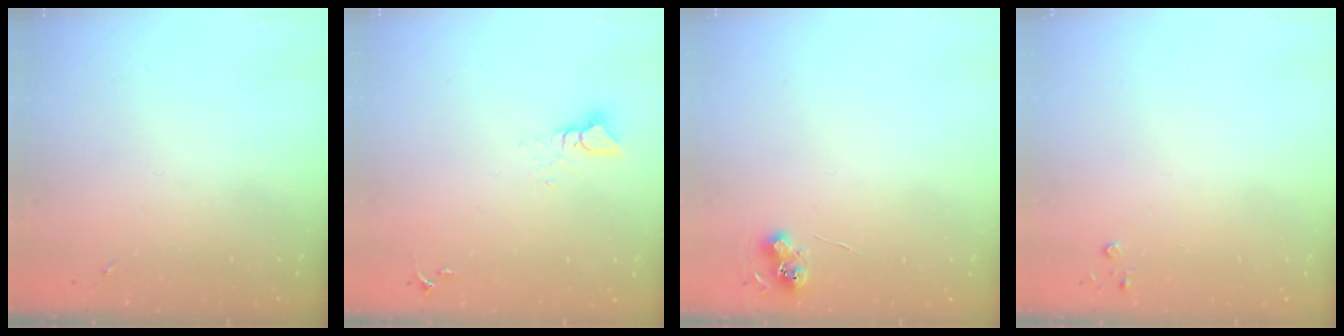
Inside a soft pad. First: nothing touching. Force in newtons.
{"total": 3.9, "press": 3.9, "slide": 0.4}
{"total": 6.2, "press": 6.2, "slide": 0.5}
{"total": 2.2, "press": 2.2, "slide": 0.3}